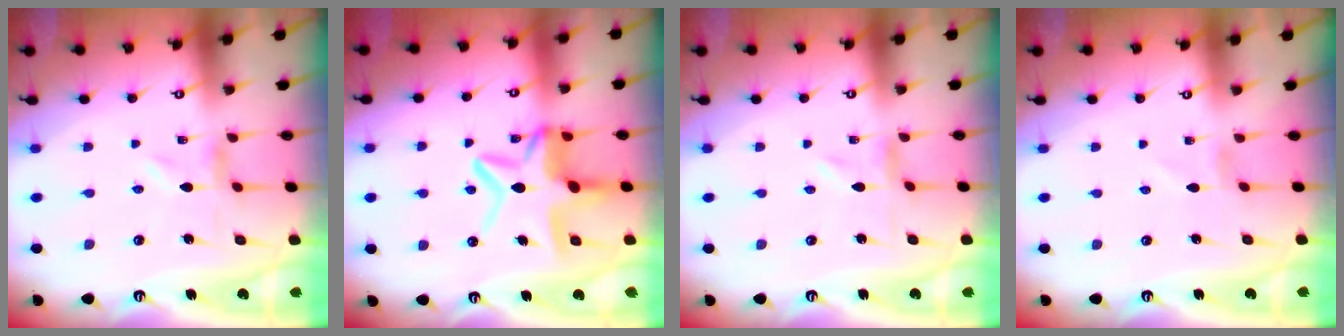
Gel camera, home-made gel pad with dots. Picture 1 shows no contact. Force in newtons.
{"total": 12.7, "press": 12.7, "slide": 1.4}
{"total": 0.0}
{"total": 0.5, "press": 0.5, "slide": 0.1}